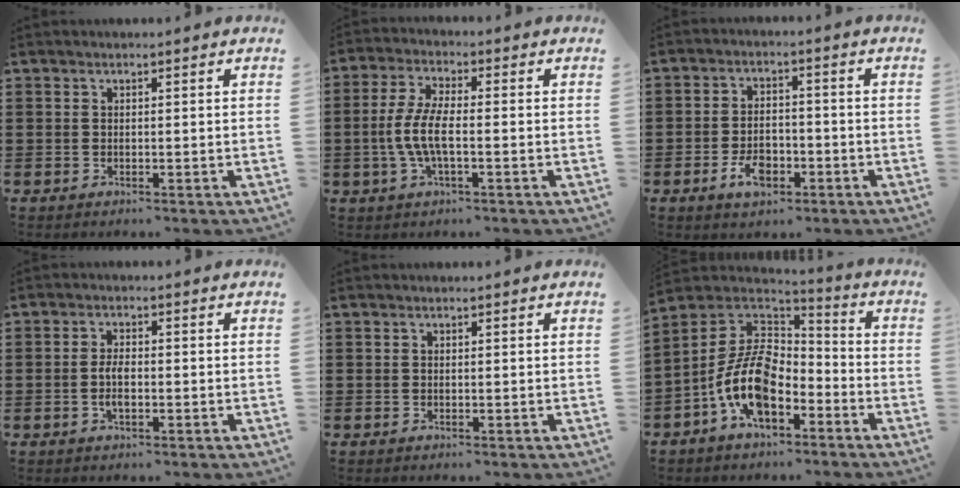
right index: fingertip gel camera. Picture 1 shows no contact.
{"total": 6.4, "force": [-1.5, 2.1, 5.9], "torque": [-0.137, -0.006, -0.037]}
{"total": 6.0, "force": [-2.5, 3.2, 4.5], "torque": [-0.093, -0.001, -0.053]}
{"total": 3.3, "force": [-0.7, 1.3, 3.0], "torque": [-0.071, -0.002, -0.017]}
{"total": 0.0}
{"total": 12.6, "force": [-4.7, 6.9, 9.4], "torque": [-0.223, 0.003, -0.097]}